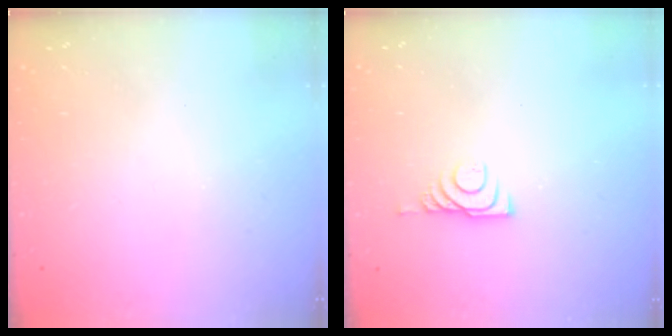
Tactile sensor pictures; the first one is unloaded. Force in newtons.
{"total": 5.8, "press": 5.7, "slide": 0.8}